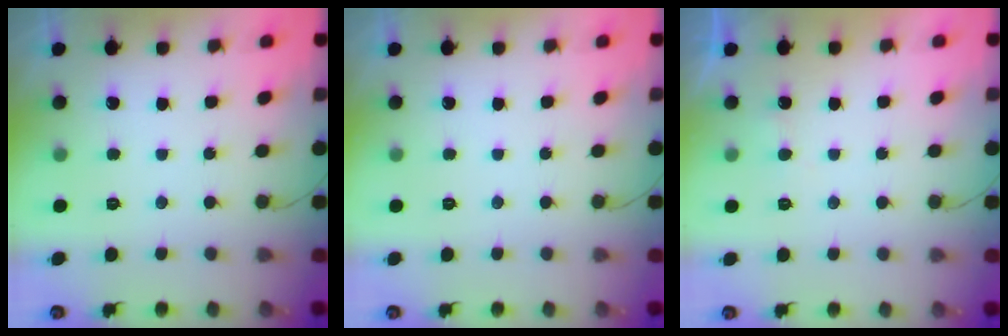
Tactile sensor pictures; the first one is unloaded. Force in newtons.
{"total": 0.0}
{"total": 4.0, "press": 4.0, "slide": 0.3}